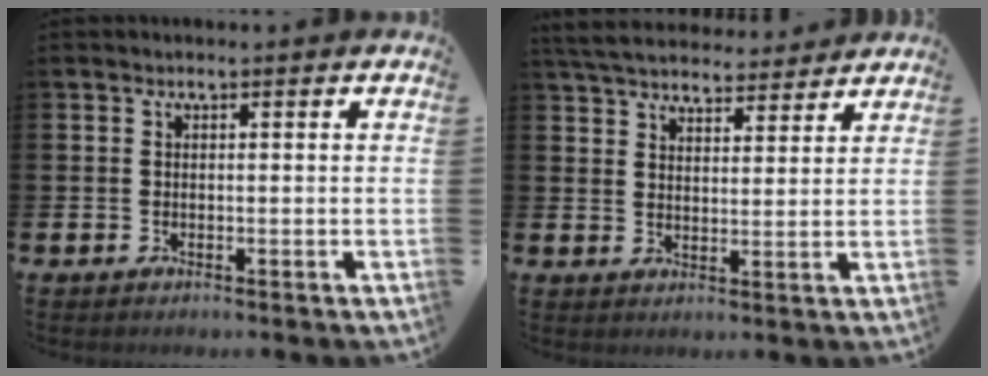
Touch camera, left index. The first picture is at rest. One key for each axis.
{"total": 5.6, "fx": 5.5, "fy": 1.2, "fz": 0.6, "tx": -0.029, "ty": -0.034, "tz": 0.097}